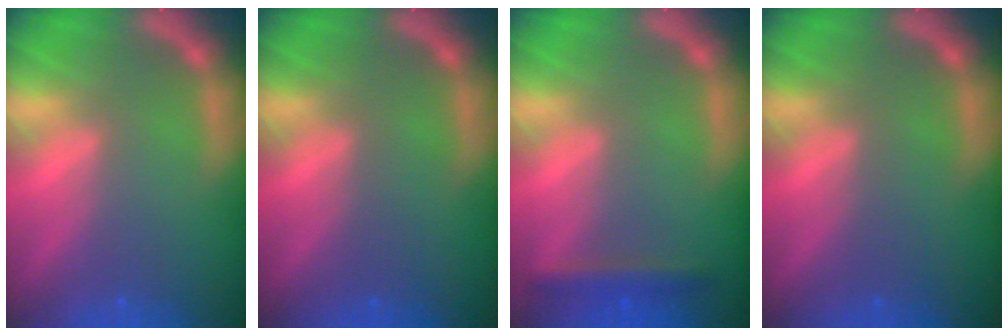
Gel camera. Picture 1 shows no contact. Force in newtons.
{"total": 0.0}
{"total": 2.4}
{"total": 0.0}